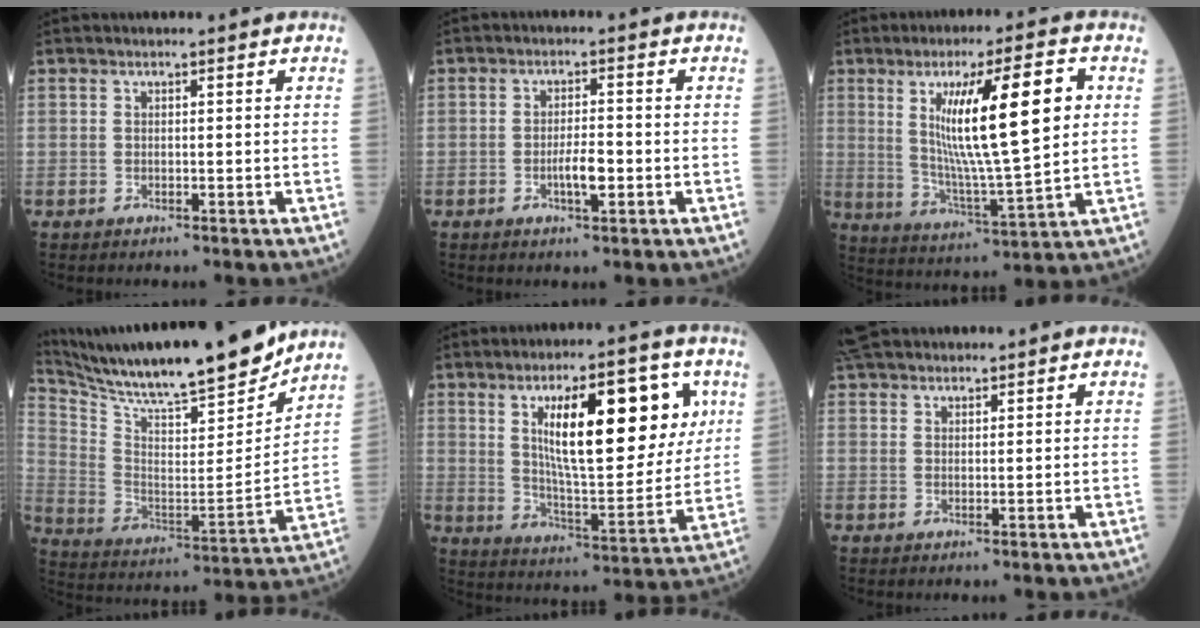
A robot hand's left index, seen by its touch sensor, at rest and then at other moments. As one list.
[{"total": 3.5, "force": [-1.6, 0.7, 3.1], "torque": [-0.057, -0.004, -0.026]}, {"total": 15.5, "force": [3.6, 1.2, 15.0], "torque": [-0.264, -0.006, 0.062]}, {"total": 24.1, "force": [21.1, 2.3, 11.4], "torque": [-0.216, -0.035, 0.335]}, {"total": 17.3, "force": [6.1, 4.9, 15.5], "torque": [-0.240, 0.006, 0.098]}, {"total": 5.3, "force": [4.7, 1.5, 2.0], "torque": [-0.033, 0.034, 0.083]}]